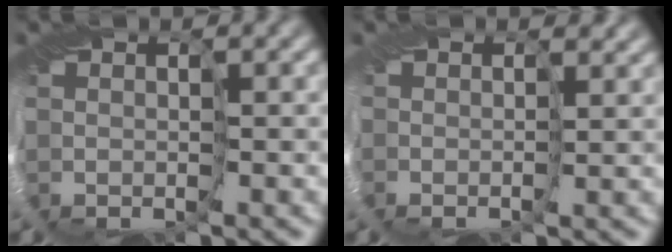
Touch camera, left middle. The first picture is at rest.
{"total": 2.1, "force": [1.9, 0.8, 0.4], "torque": [-0.011, 0.004, 0.028]}